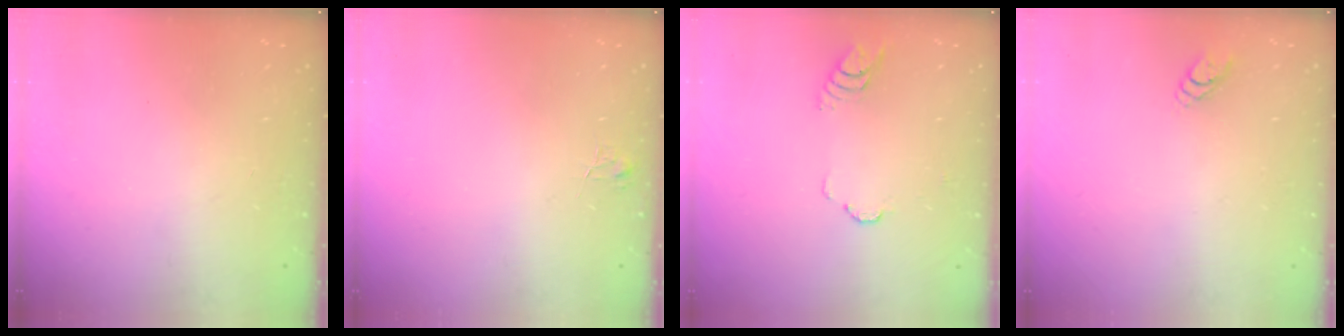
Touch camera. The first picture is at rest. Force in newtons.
{"total": 4.6, "press": 4.6, "slide": 0.4}
{"total": 3.9, "press": 3.9, "slide": 0.3}
{"total": 2.8, "press": 2.8, "slide": 0.3}